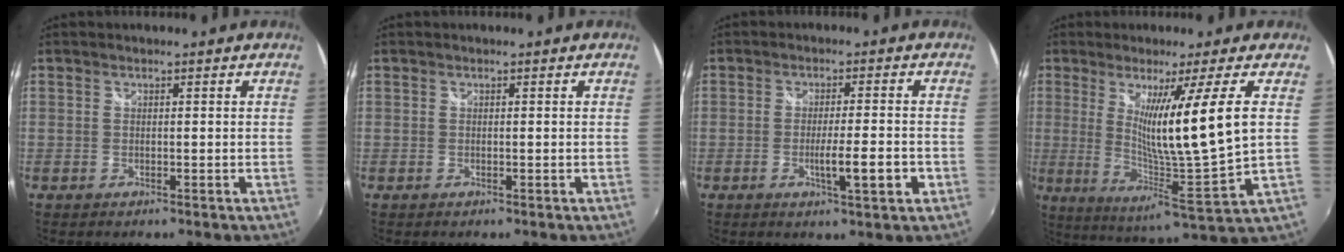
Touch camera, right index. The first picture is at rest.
{"total": 0.0}
{"total": 6.1, "force": [-2.1, 0.3, 5.7], "torque": [-0.093, -0.014, -0.032]}
{"total": 13.9, "force": [2.6, -3.3, 13.2], "torque": [-0.206, -0.041, 0.045]}